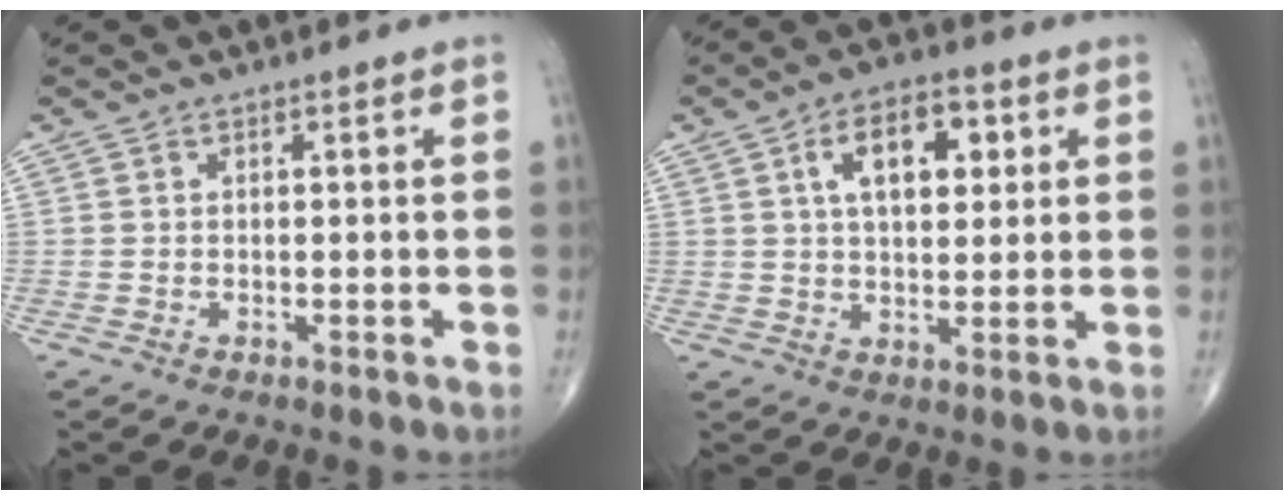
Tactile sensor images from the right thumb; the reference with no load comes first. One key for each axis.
{"total": 10.6, "fx": 3.4, "fy": 5.7, "fz": 8.3, "tx": -0.108, "ty": 0.001, "tz": 0.052}